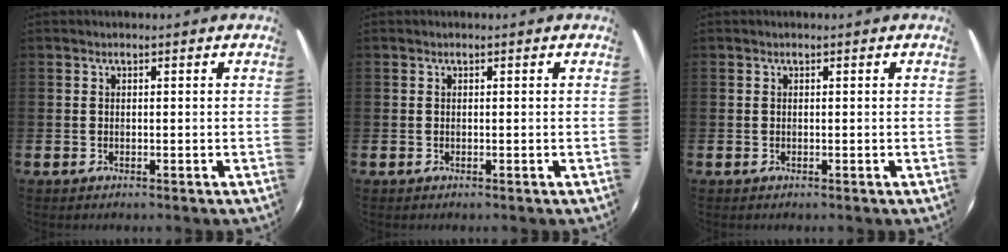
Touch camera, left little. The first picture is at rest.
{"total": 0.0}
{"total": 0.0}